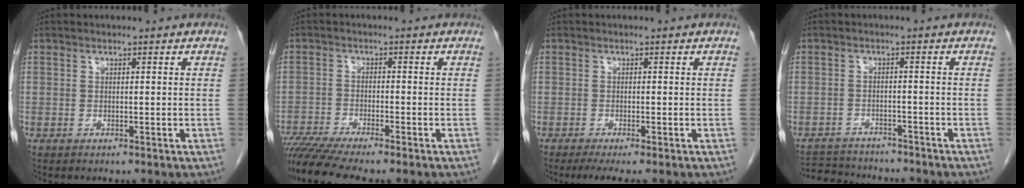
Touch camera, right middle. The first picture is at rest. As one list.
[{"total": 9.9, "force": [-8.5, 0.0, 5.2], "torque": [-0.088, -0.020, -0.139]}, {"total": 3.7, "force": [-2.8, 0.0, 2.4], "torque": [-0.037, -0.012, -0.044]}, {"total": 8.7, "force": [-8.3, 1.8, 2.0], "torque": [-0.036, 0.003, -0.119]}]